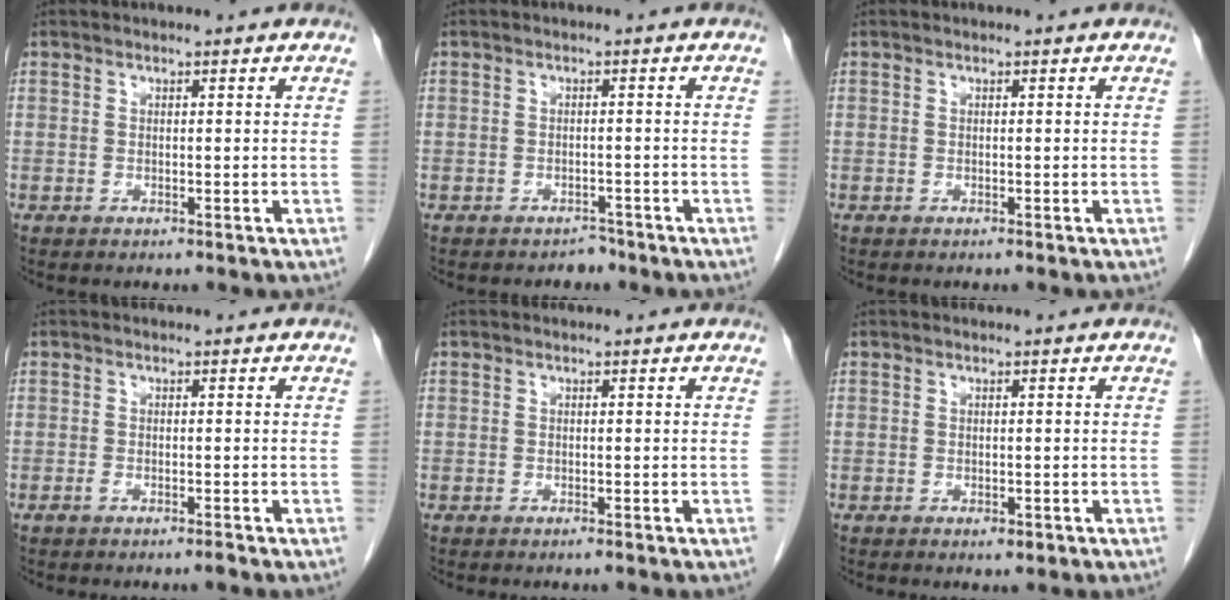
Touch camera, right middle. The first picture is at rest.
{"total": 1.5, "force": [-1.3, 0.8, 0.0], "torque": [-0.001, 0.002, -0.019]}
{"total": 0.0}
{"total": 1.2, "force": [-0.9, 0.0, 0.7], "torque": [-0.014, -0.001, -0.016]}
{"total": 0.0}
{"total": 0.9, "force": [-0.5, 0.4, 0.7], "torque": [-0.010, -0.001, -0.003]}